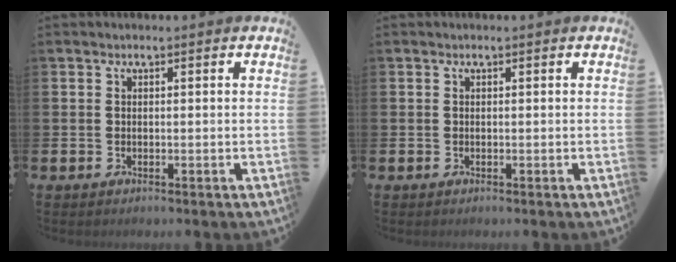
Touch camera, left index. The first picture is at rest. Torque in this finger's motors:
{"motor_torque": [0.04, 0.05, -0.01, -0.01]}